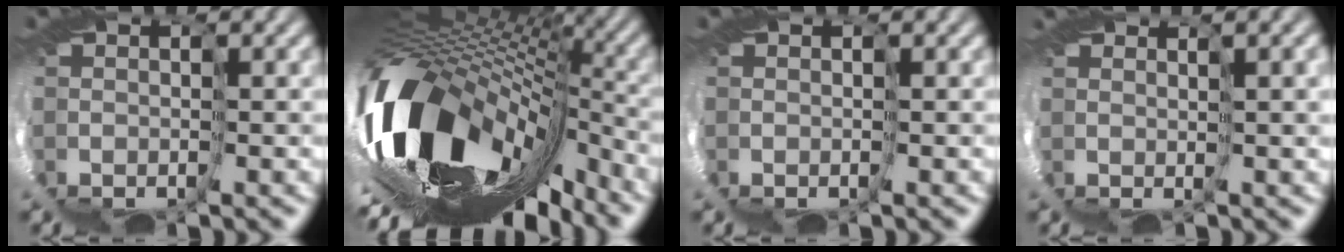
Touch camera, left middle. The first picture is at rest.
{"total": 9.1, "force": [-2.8, 2.8, 8.2], "torque": [-0.159, -0.012, -0.043]}
{"total": 0.0}
{"total": 2.6, "force": [2.0, -1.7, 0.3], "torque": [-0.001, 0.001, 0.041]}